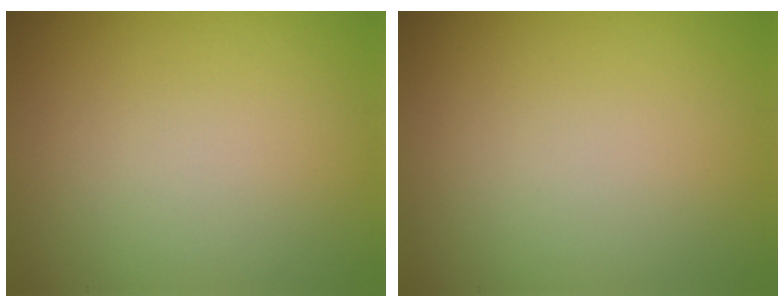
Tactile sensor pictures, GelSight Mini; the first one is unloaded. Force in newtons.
{"total": 0.0}